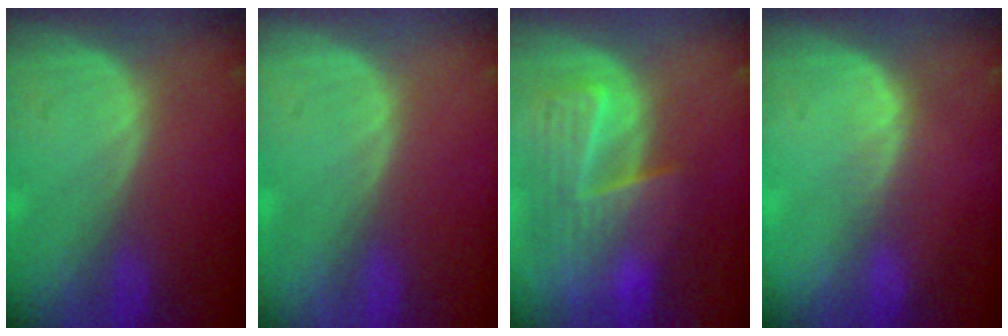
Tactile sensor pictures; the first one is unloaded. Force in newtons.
{"total": 0.0}
{"total": 10.0, "press": 8.6, "slide": 5.0}
{"total": 2.3, "press": 1.6, "slide": 1.6}